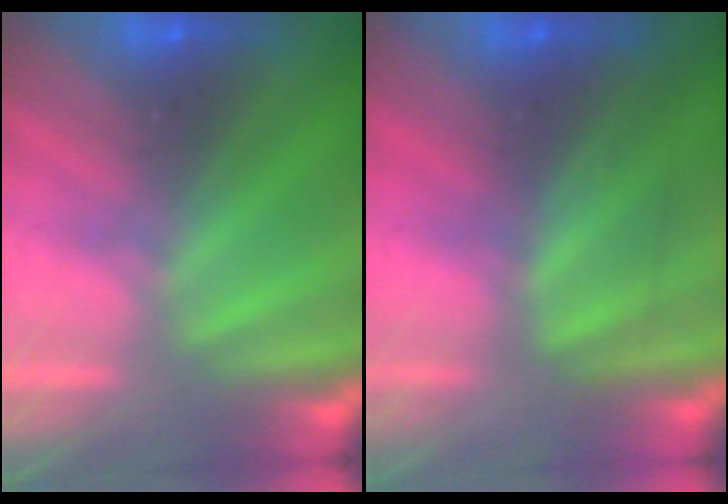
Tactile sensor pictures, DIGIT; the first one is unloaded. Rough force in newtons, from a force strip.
{"total": 2.4}